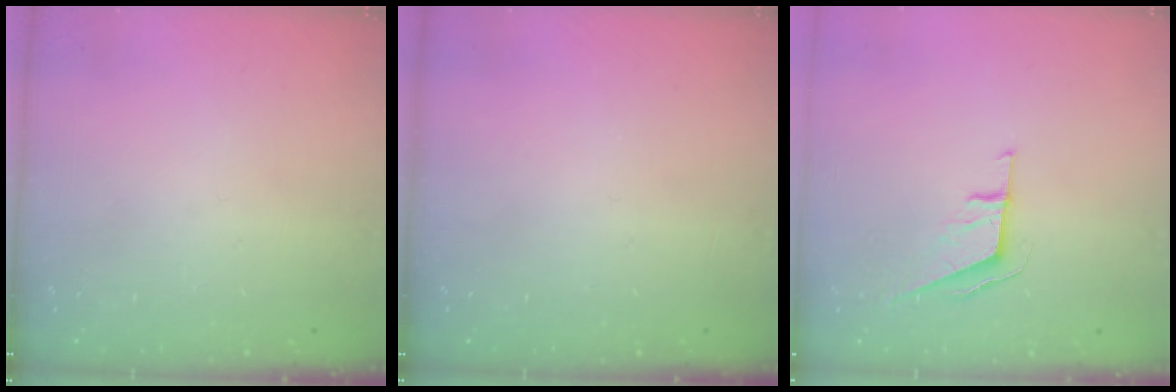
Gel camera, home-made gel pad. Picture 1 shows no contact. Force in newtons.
{"total": 0.0}
{"total": 5.9, "press": 5.7, "slide": 1.3}